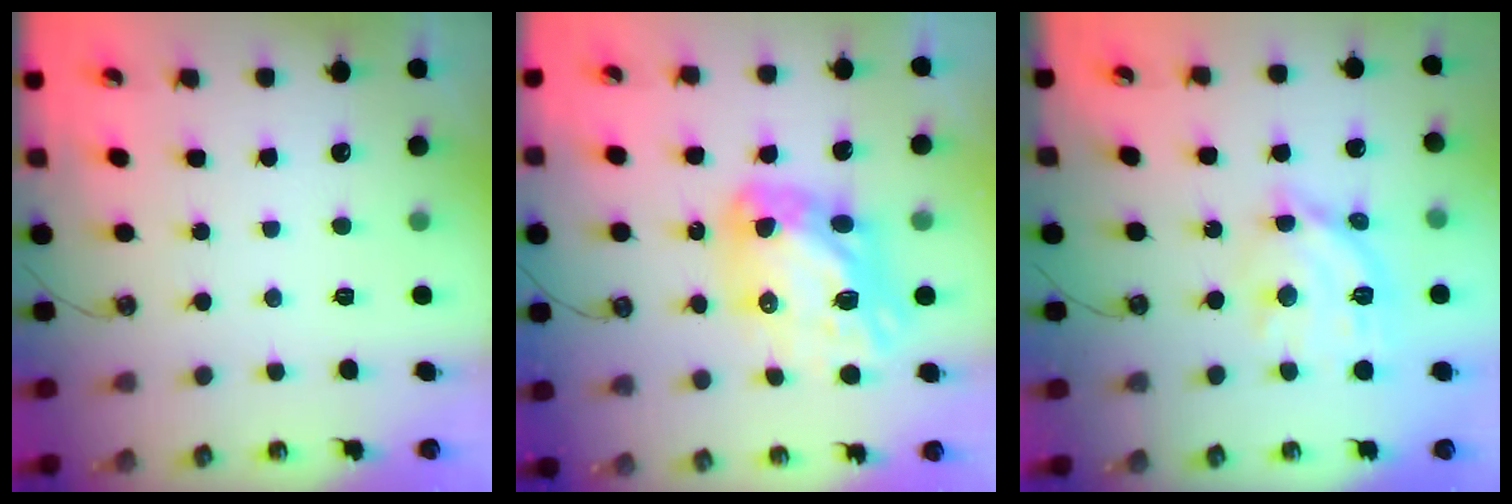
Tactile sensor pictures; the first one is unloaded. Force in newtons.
{"total": 17.2, "press": 17.1, "slide": 1.8}
{"total": 13.5, "press": 13.5, "slide": 1.2}